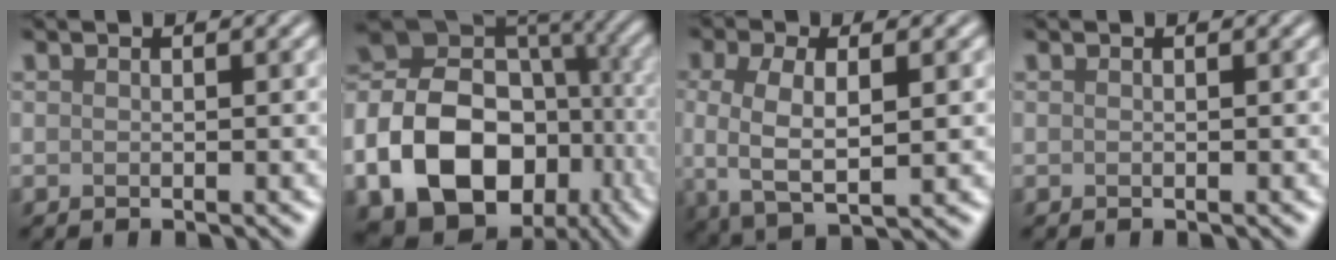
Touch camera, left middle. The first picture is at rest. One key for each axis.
{"total": 18.2, "fx": -5.5, "fy": 13.9, "fz": 10.3, "tx": -0.217, "ty": -0.006, "tz": -0.096}
{"total": 5.3, "fx": -0.2, "fy": 2.1, "fz": 4.8, "tx": -0.099, "ty": -0.004, "tz": -0.003}
{"total": 0.0}